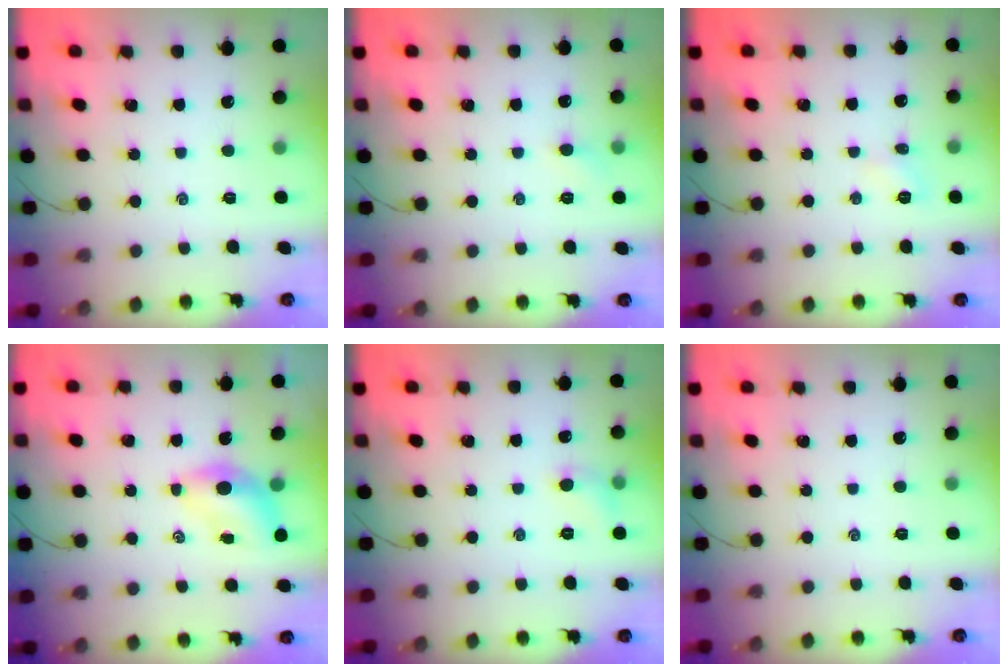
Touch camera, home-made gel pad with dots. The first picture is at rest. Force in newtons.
{"total": 3.6, "press": 3.4, "slide": 1.2}
{"total": 5.0, "press": 4.8, "slide": 1.6}
{"total": 5.5, "press": 5.3, "slide": 1.4}
{"total": 5.4, "press": 5.1, "slide": 1.6}
{"total": 0.0}